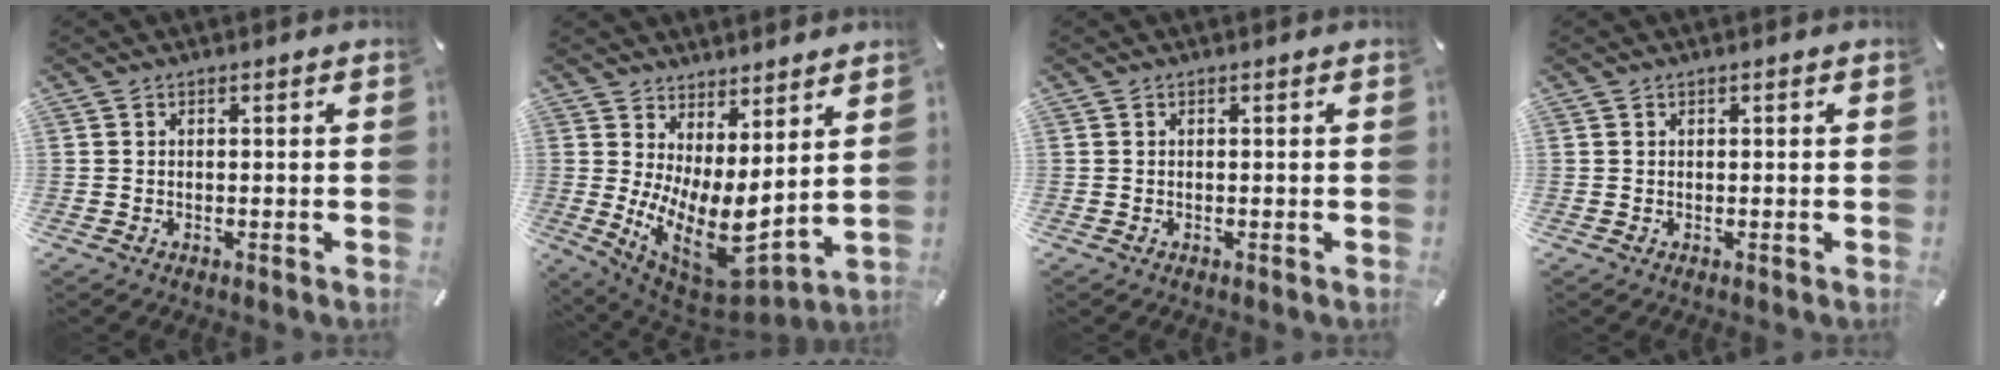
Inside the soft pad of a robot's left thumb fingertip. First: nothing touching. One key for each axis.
{"total": 13.3, "fx": 1.1, "fy": 6.5, "fz": 11.5, "tx": -0.192, "ty": -0.056, "tz": 0.037}
{"total": 0.0}
{"total": 0.0}